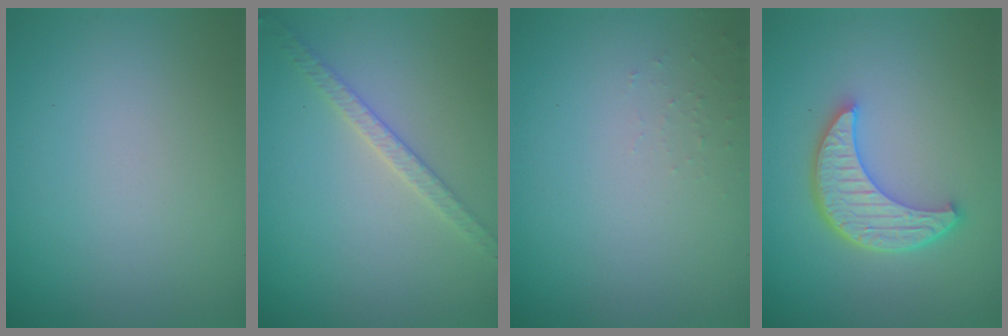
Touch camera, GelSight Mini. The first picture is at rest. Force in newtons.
{"total": 2.1, "press": 2.0, "slide": 0.6}
{"total": 0.7, "press": 0.7, "slide": 0.1}
{"total": 5.2, "press": 4.1, "slide": 3.3}